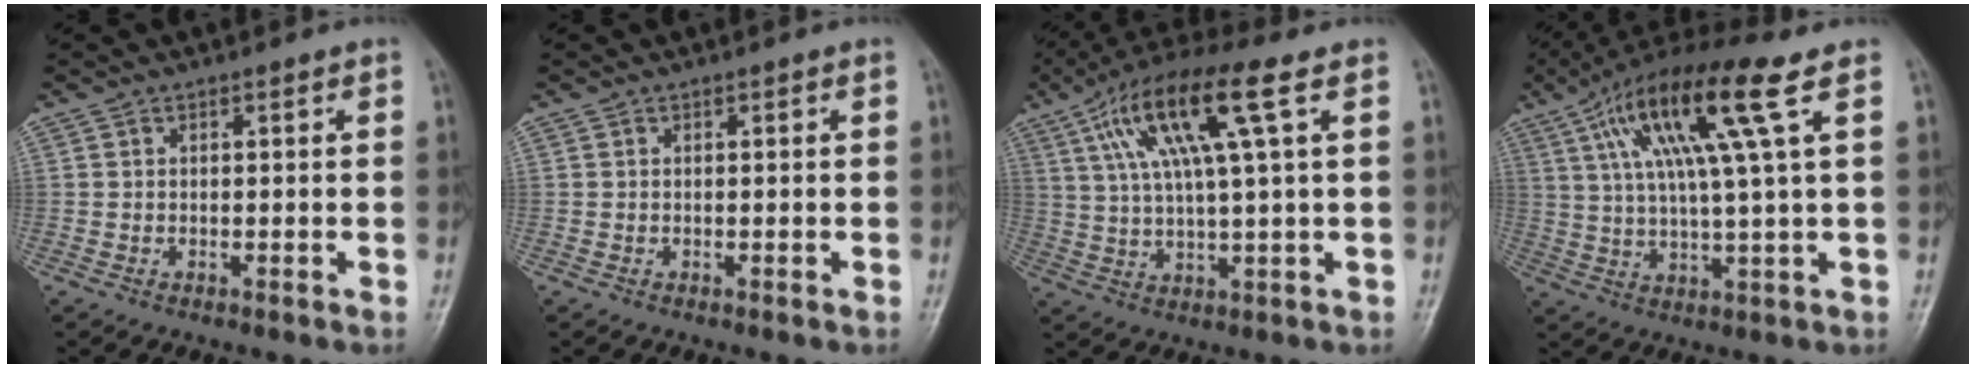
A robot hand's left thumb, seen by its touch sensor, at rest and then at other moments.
{"total": 0.0}
{"total": 14.7, "force": [5.6, 2.2, 13.4], "torque": [-0.270, 0.011, 0.100]}
{"total": 15.8, "force": [6.3, 1.1, 14.5], "torque": [-0.277, 0.004, 0.110]}